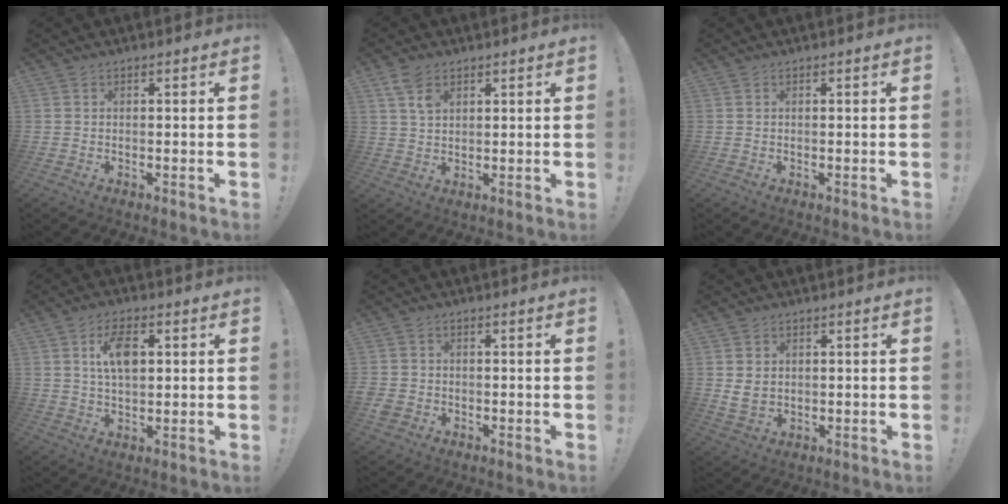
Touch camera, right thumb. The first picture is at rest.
{"total": 5.9, "force": [3.4, 3.6, 3.3], "torque": [-0.059, -0.010, 0.065]}
{"total": 0.0}
{"total": 8.7, "force": [2.3, 4.7, 7.0], "torque": [-0.106, 0.000, 0.038]}
{"total": 2.9, "force": [-1.0, 2.4, 1.2], "torque": [-0.029, 0.004, -0.016]}
{"total": 4.4, "force": [1.8, 3.5, 1.9], "torque": [-0.024, 0.000, 0.035]}